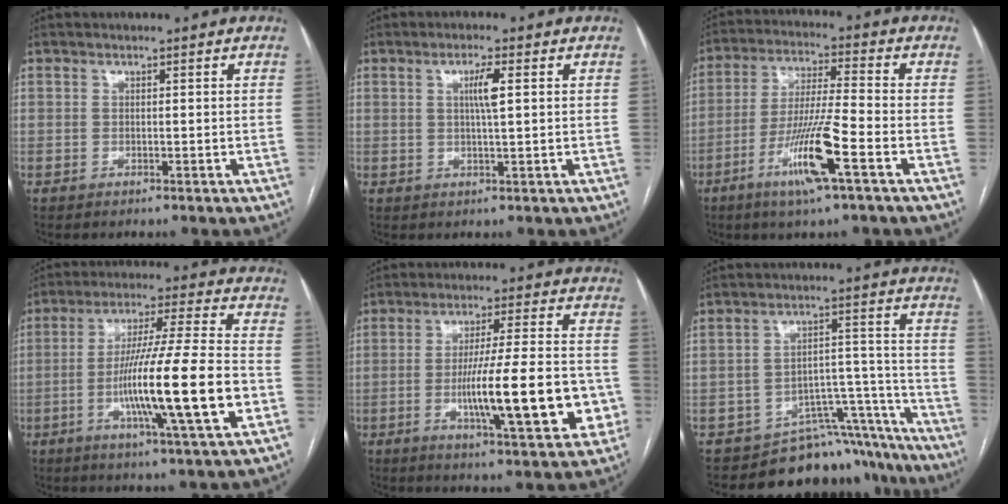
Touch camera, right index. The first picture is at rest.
{"total": 3.5, "force": [1.0, 0.0, 3.4], "torque": [-0.061, -0.001, 0.015]}
{"total": 11.7, "force": [-5.3, -0.2, 10.4], "torque": [-0.202, -0.016, -0.103]}
{"total": 17.6, "force": [-4.3, -0.2, 17.1], "torque": [-0.301, -0.010, -0.076]}
{"total": 16.4, "force": [-3.8, 2.4, 15.8], "torque": [-0.240, 0.003, -0.051]}
{"total": 13.4, "force": [-12.6, 4.4, -0.2], "torque": [0.047, 0.088, -0.174]}